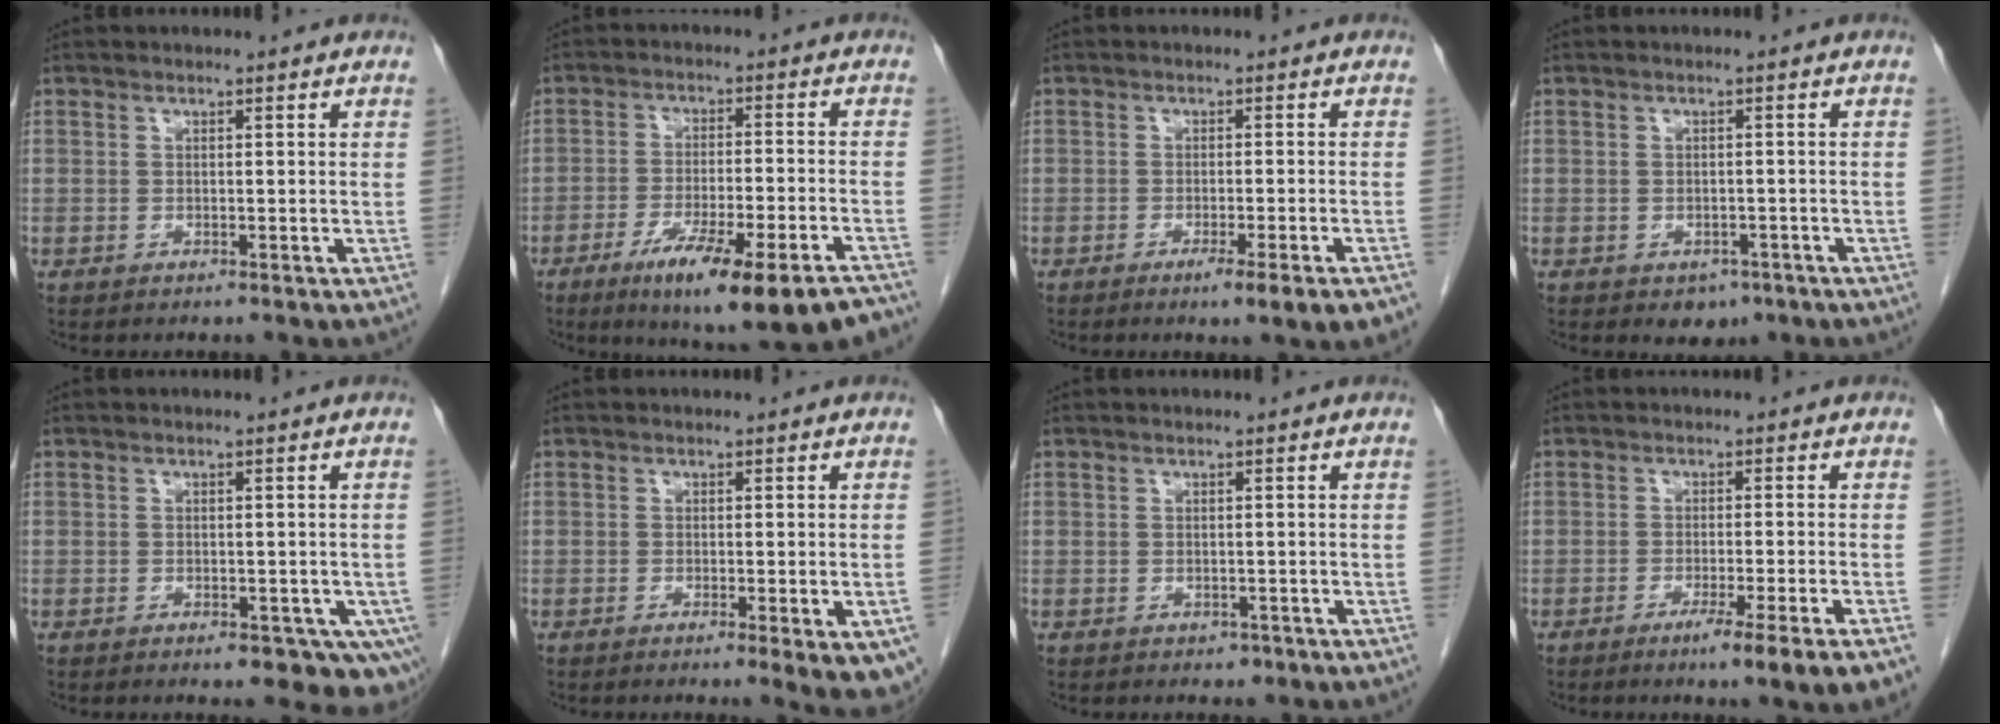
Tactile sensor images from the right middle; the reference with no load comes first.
{"total": 18.0, "force": [-13.1, 2.0, 12.2], "torque": [-0.135, -0.015, -0.196]}
{"total": 6.5, "force": [-4.0, -0.5, 5.1], "torque": [-0.053, -0.016, -0.054]}
{"total": 2.8, "force": [-1.6, 1.9, 1.3], "torque": [-0.010, 0.003, -0.011]}
{"total": 9.3, "force": [-5.3, 4.5, 6.2], "torque": [-0.059, -0.015, -0.066]}
{"total": 7.7, "force": [-4.5, 1.4, 6.0], "torque": [-0.047, -0.017, -0.063]}
{"total": 0.8, "force": [-0.4, 0.6, 0.3], "torque": [-0.004, 0.001, -0.003]}
{"total": 8.0, "force": [-4.7, -1.0, 6.4], "torque": [-0.080, -0.020, -0.068]}